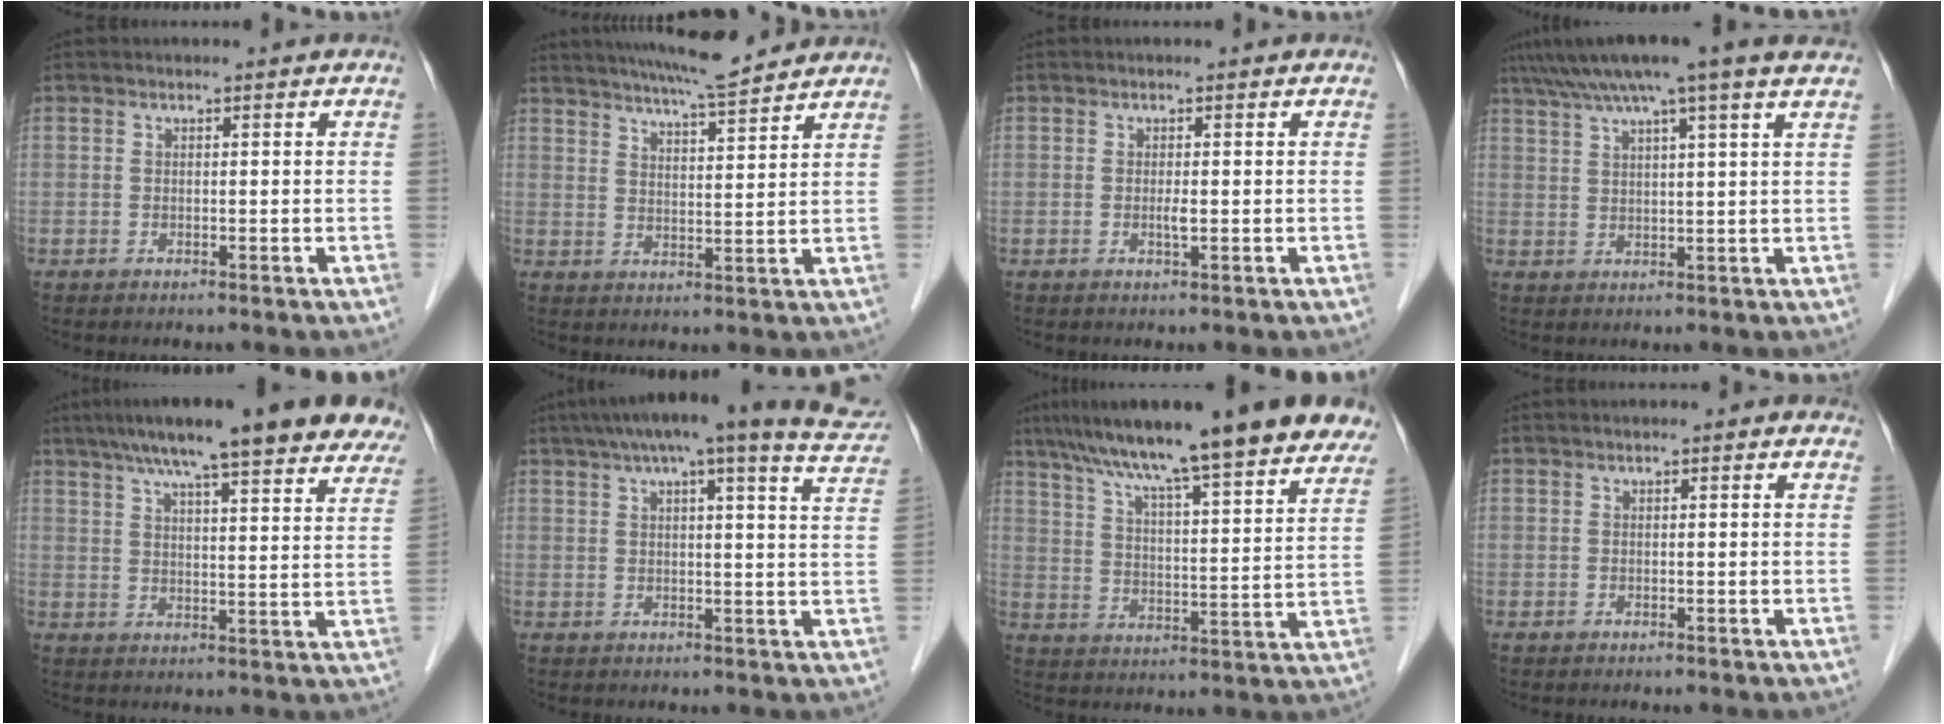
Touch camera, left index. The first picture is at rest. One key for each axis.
{"total": 9.5, "fx": 8.7, "fy": 0.3, "fz": 3.9, "tx": -0.067, "ty": 0.012, "tz": 0.131}
{"total": 1.0, "fx": -0.1, "fy": 0.1, "fz": 1.0, "tx": -0.020, "ty": -0.002, "tz": -0.003}
{"total": 12.2, "fx": 9.3, "fy": -0.7, "fz": 7.9, "tx": -0.130, "ty": 0.037, "tz": 0.118}
{"total": 23.0, "fx": 18.3, "fy": 3.6, "fz": 13.5, "tx": -0.196, "ty": 0.040, "tz": 0.230}
{"total": 21.4, "fx": 17.8, "fy": 1.9, "fz": 11.7, "tx": -0.171, "ty": 0.014, "tz": 0.211}
{"total": 24.7, "fx": 19.4, "fy": 2.8, "fz": 15.0, "tx": -0.227, "ty": 0.024, "tz": 0.267}
{"total": 0.8, "fx": 0.5, "fy": 0.3, "fz": 0.6, "tx": -0.013, "ty": 0.006, "tz": 0.002}